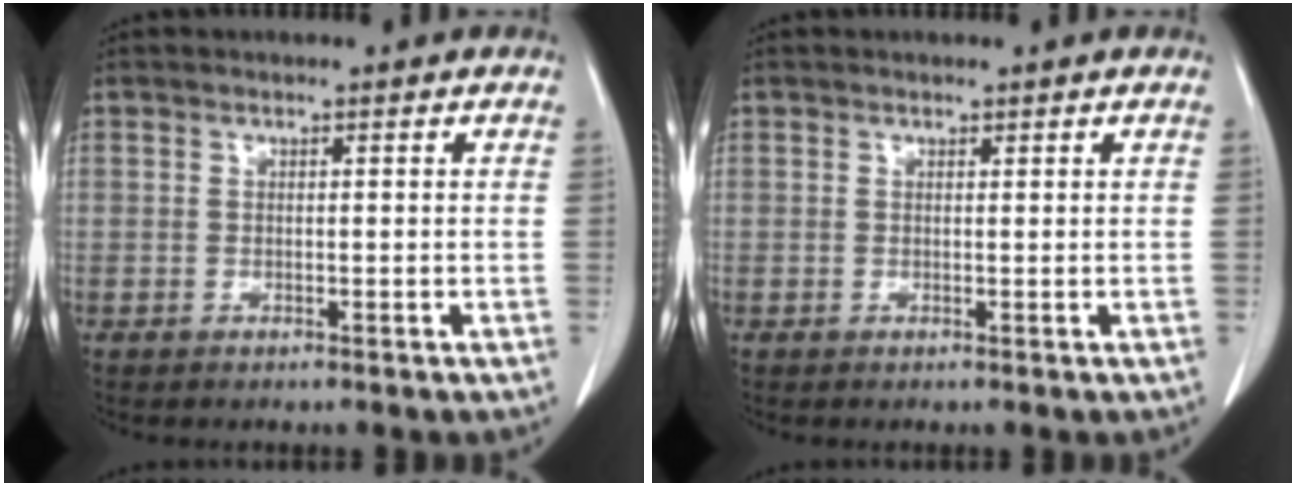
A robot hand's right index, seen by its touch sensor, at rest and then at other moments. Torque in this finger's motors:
{"motor_torque": [-0.10, 0.08, 0.02, -0.01]}